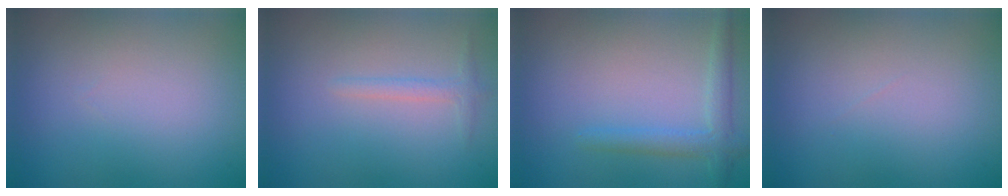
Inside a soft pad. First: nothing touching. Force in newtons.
{"total": 1.1, "press": 1.1, "slide": 0.1}
{"total": 2.3, "press": 2.3, "slide": 0.2}
{"total": 0.0}